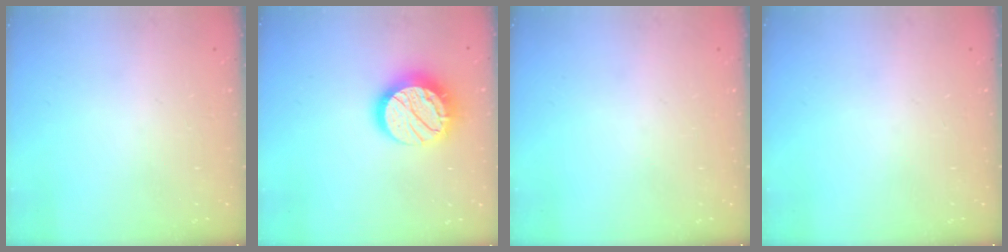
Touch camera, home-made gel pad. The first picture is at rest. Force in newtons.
{"total": 15.7, "press": 15.7, "slide": 0.9}
{"total": 0.0}
{"total": 0.0}